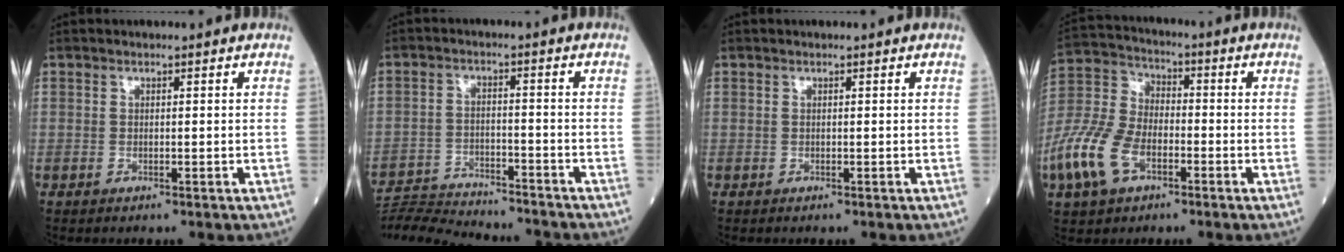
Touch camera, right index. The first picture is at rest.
{"total": 13.2, "force": [-12.8, 0.5, 3.0], "torque": [-0.050, 0.006, -0.203]}
{"total": 0.0}
{"total": 12.9, "force": [-5.4, 7.4, 9.0], "torque": [-0.227, 0.008, -0.104]}